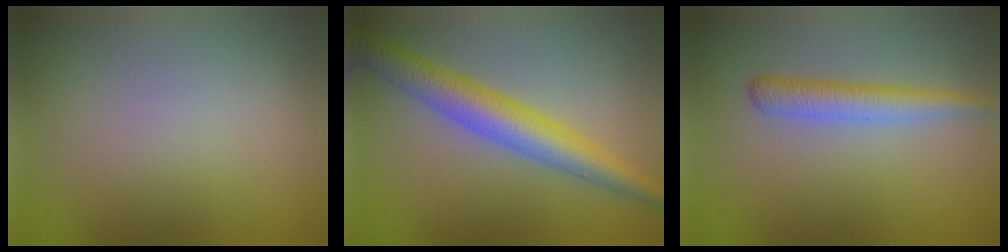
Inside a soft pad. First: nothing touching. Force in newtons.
{"total": 5.3, "press": 5.3, "slide": 0.0}
{"total": 2.8, "press": 2.8, "slide": 0.1}